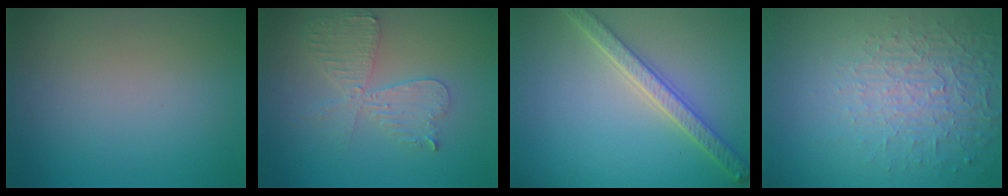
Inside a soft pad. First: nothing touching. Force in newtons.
{"total": 4.4, "press": 3.8, "slide": 2.2}
{"total": 4.2, "press": 3.6, "slide": 2.2}
{"total": 5.3, "press": 3.2, "slide": 4.3}